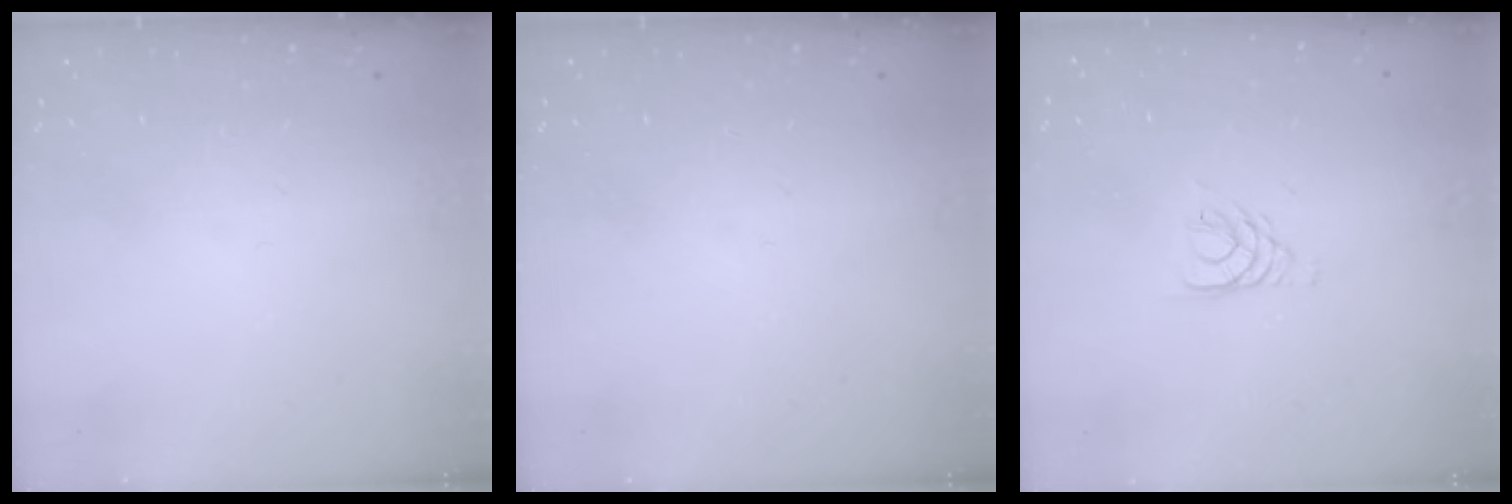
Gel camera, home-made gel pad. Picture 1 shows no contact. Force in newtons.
{"total": 0.0}
{"total": 4.8, "press": 4.8, "slide": 0.5}